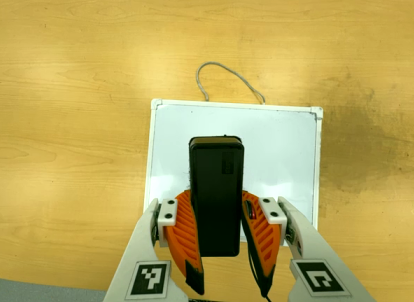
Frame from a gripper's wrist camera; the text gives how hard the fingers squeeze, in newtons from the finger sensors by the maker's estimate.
{"total": 8.9, "left": 7.4, "right": 10.3}